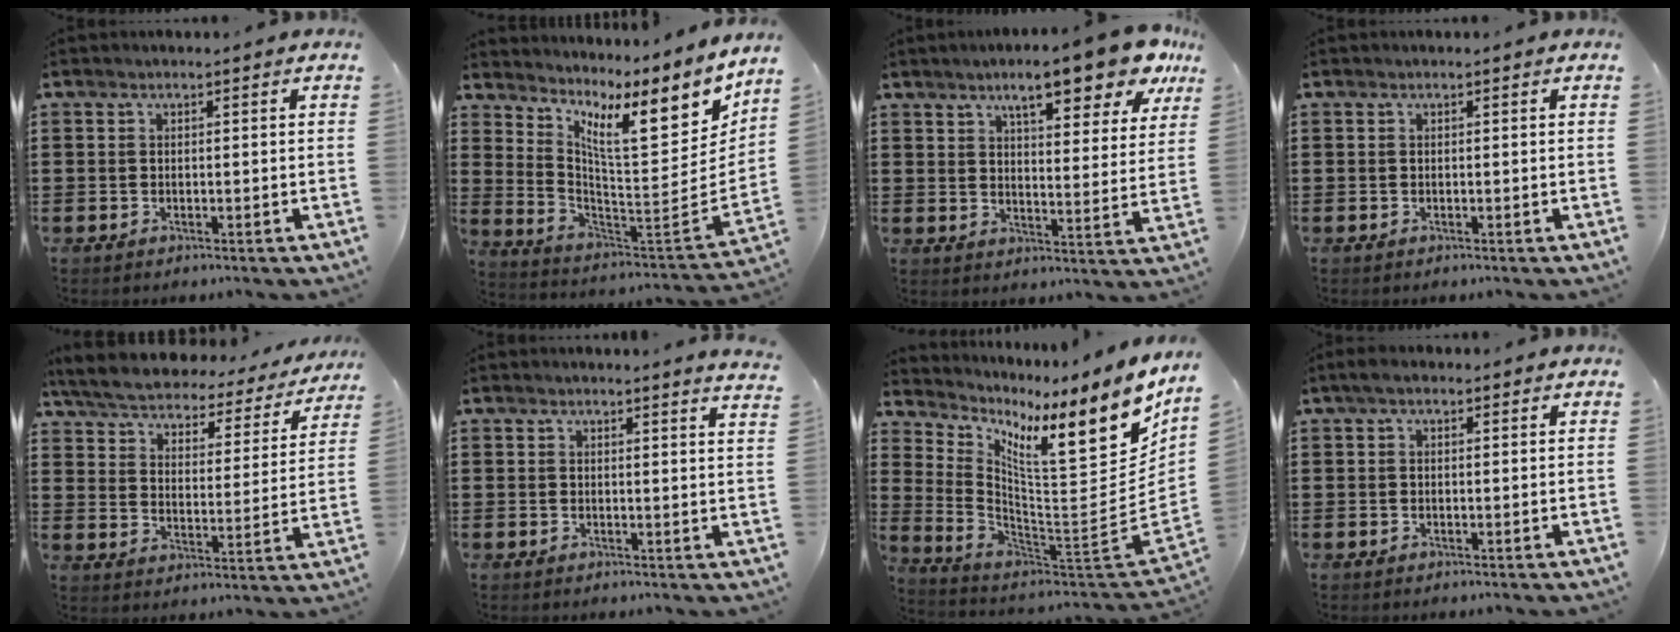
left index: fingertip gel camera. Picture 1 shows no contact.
{"total": 11.3, "force": [6.8, 3.0, 8.6], "torque": [-0.144, -0.064, 0.102]}
{"total": 10.9, "force": [8.2, 2.0, 6.9], "torque": [-0.107, -0.030, 0.132]}
{"total": 0.0}
{"total": 4.6, "force": [4.4, 0.4, 1.0], "torque": [-0.045, -0.032, 0.070]}
{"total": 1.8, "force": [1.7, -0.3, 0.5], "torque": [-0.013, -0.003, 0.032]}
{"total": 12.5, "force": [5.5, 3.7, 10.6], "torque": [-0.182, -0.047, 0.077]}
{"total": 1.3, "force": [0.5, 0.6, 1.0], "torque": [-0.020, 0.006, 0.008]}